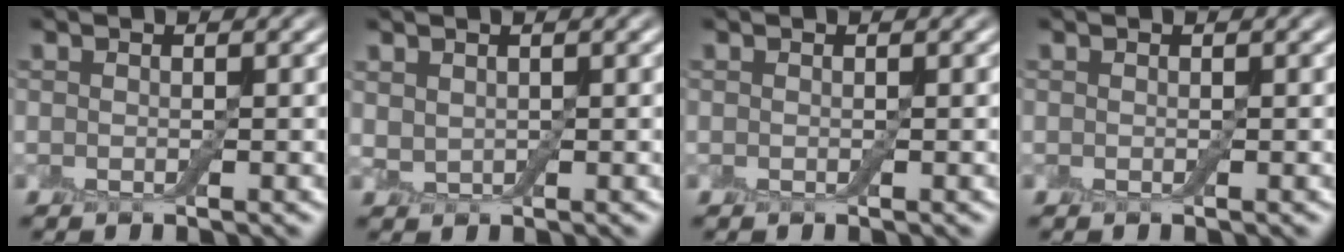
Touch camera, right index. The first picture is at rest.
{"total": 1.3, "force": [0.7, 0.8, 0.6], "torque": [-0.014, 0.000, 0.019]}
{"total": 0.0}
{"total": 0.0}